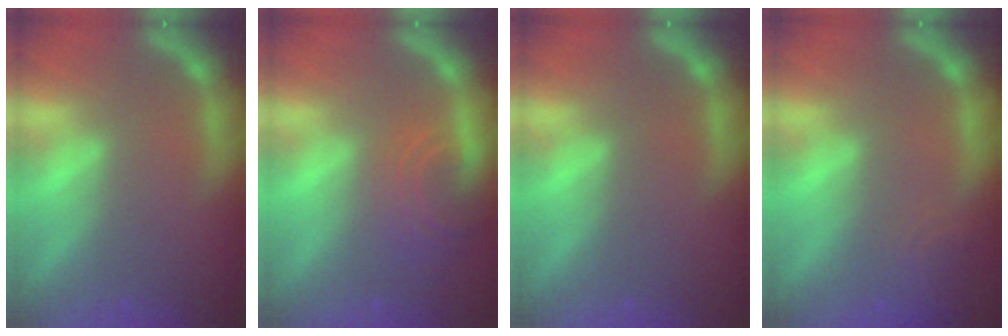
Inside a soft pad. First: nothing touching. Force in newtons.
{"total": 4.5}
{"total": 0.0}
{"total": 2.9}